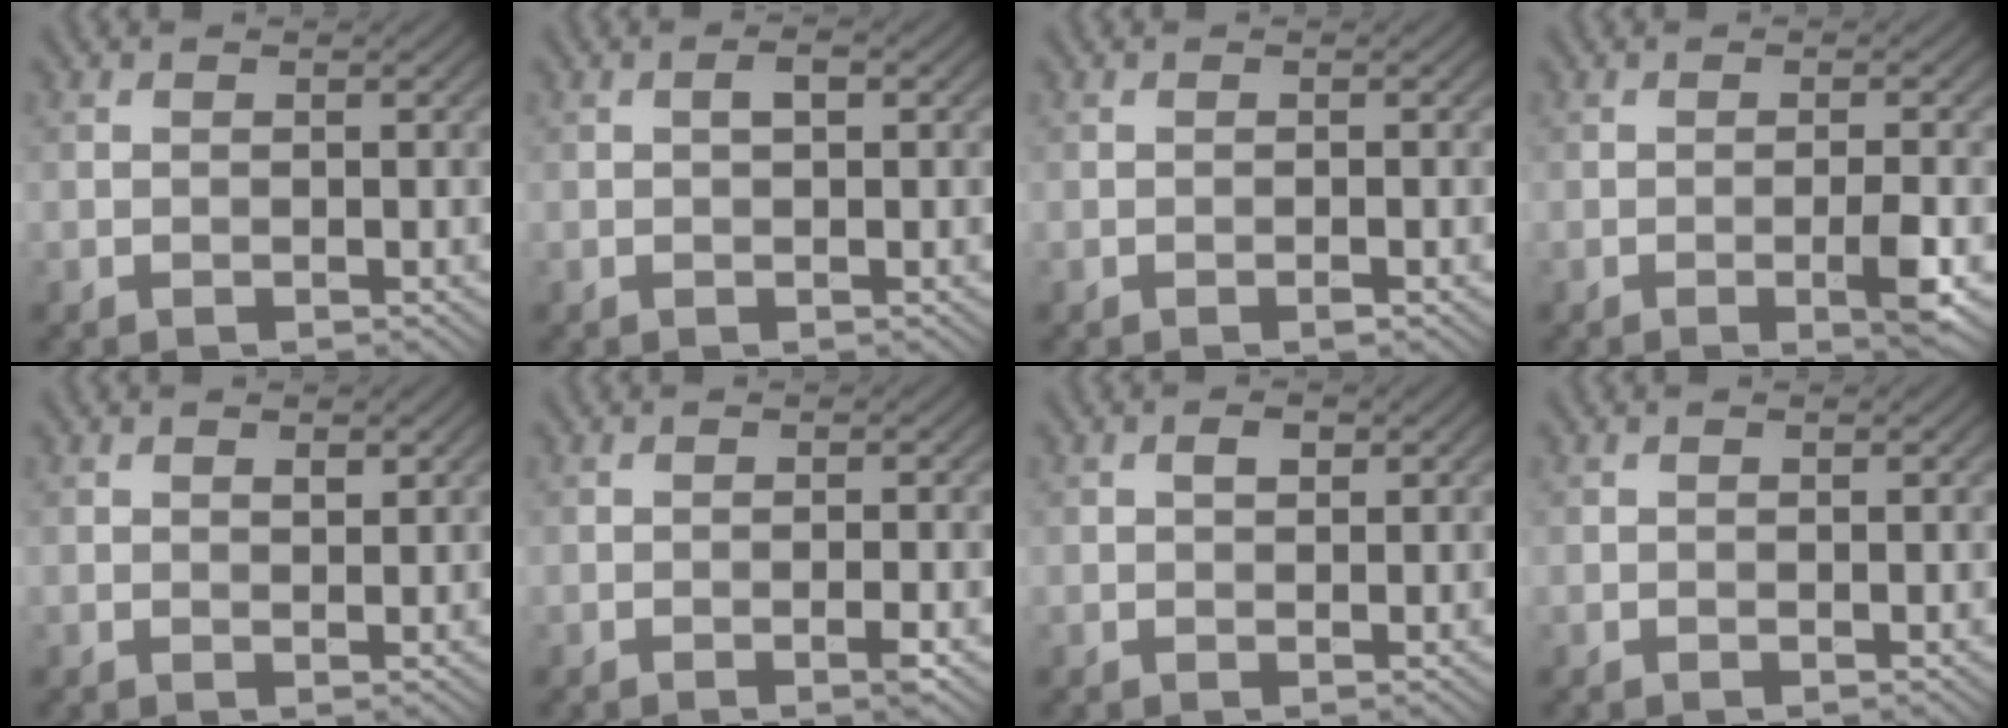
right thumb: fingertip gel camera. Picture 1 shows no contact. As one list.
[{"total": 1.3, "force": [0.3, 0.5, 1.2], "torque": [-0.021, 0.002, 0.002]}, {"total": 0.6, "force": [-0.4, 0.0, 0.5], "torque": [-0.008, 0.001, -0.007]}, {"total": 3.3, "force": [-1.1, 0.3, 3.1], "torque": [-0.050, 0.003, -0.020]}, {"total": 1.0, "force": [0.7, 0.5, 0.6], "torque": [-0.011, -0.002, 0.012]}, {"total": 1.3, "force": [-0.6, 0.0, 1.1], "torque": [-0.019, 0.002, -0.012]}, {"total": 1.2, "force": [0.5, 0.7, 0.8], "torque": [-0.013, 0.001, 0.008]}, {"total": 0.0}]